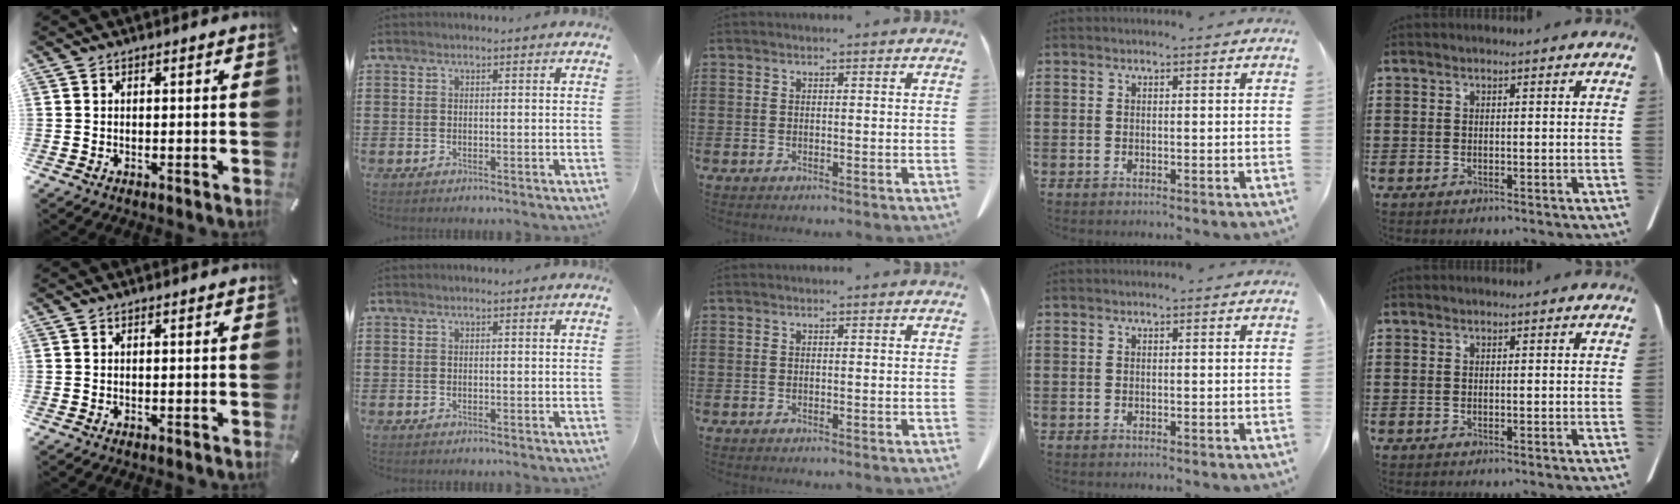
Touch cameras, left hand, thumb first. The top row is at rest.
{}